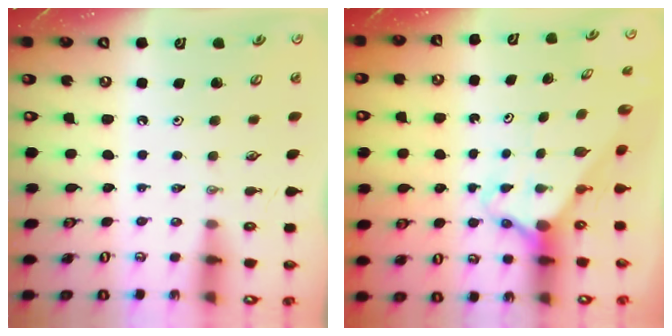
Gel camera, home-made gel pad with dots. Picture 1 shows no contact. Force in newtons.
{"total": 2.8, "press": 2.8, "slide": 0.2}